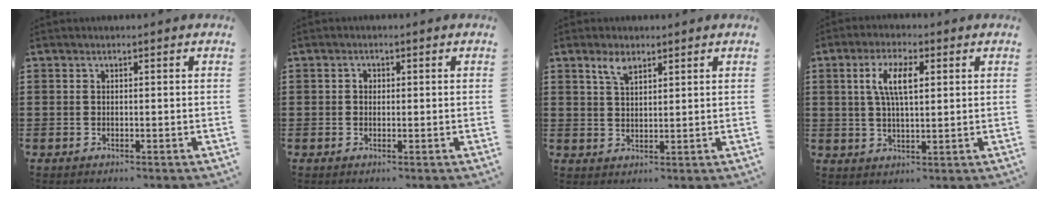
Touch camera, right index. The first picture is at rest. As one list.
[{"total": 0.9, "force": [0.0, 0.8, 0.4], "torque": [-0.010, 0.005, 0.000]}, {"total": 3.4, "force": [2.3, 1.3, 2.0], "torque": [-0.039, 0.001, 0.041]}, {"total": 6.3, "force": [1.6, 2.2, 5.6], "torque": [-0.116, 0.010, 0.025]}]